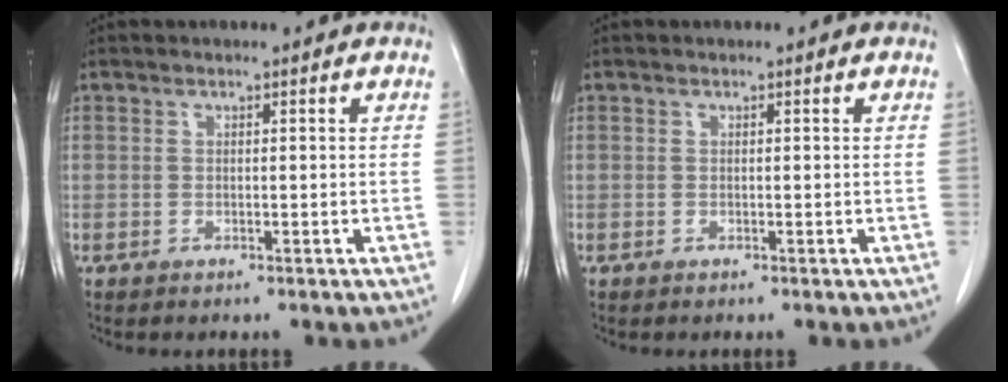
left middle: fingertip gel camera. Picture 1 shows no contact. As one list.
[{"total": 0.0}]